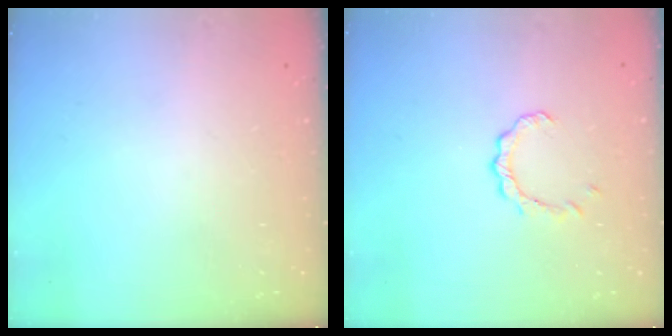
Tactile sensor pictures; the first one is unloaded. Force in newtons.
{"total": 2.4, "press": 2.4, "slide": 0.3}